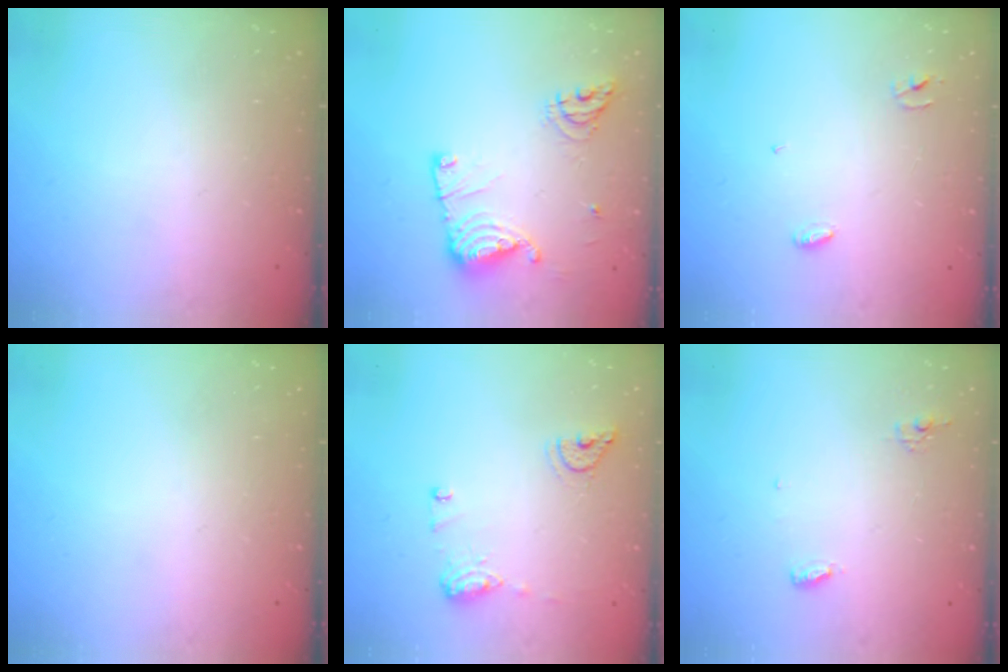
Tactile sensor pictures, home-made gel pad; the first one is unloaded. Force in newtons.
{"total": 13.5, "press": 13.4, "slide": 1.2}
{"total": 3.2, "press": 3.2, "slide": 0.3}
{"total": 0.0}
{"total": 9.1, "press": 9.1, "slide": 1.1}
{"total": 4.8, "press": 4.8, "slide": 0.3}